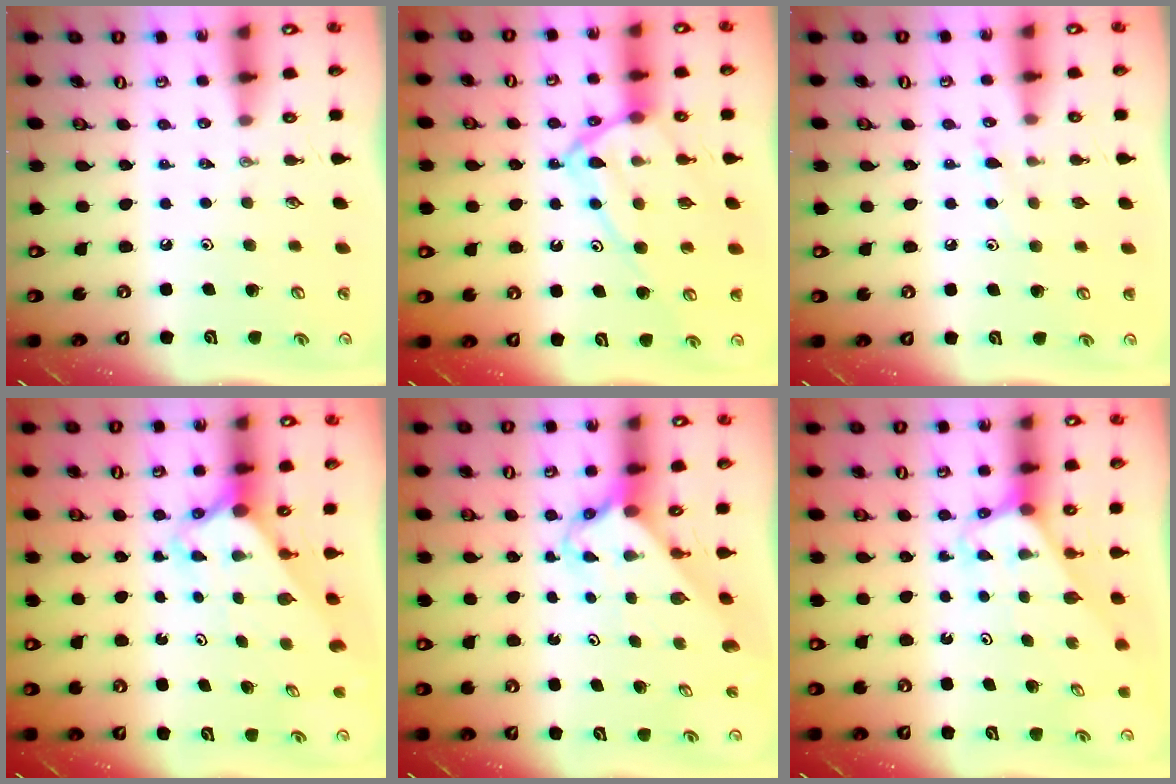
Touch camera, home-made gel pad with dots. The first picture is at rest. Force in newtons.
{"total": 13.9, "press": 13.8, "slide": 1.2}
{"total": 8.3, "press": 8.3, "slide": 0.5}
{"total": 2.8, "press": 2.8, "slide": 0.2}
{"total": 2.5, "press": 2.5, "slide": 0.2}
{"total": 3.2, "press": 3.2, "slide": 0.2}